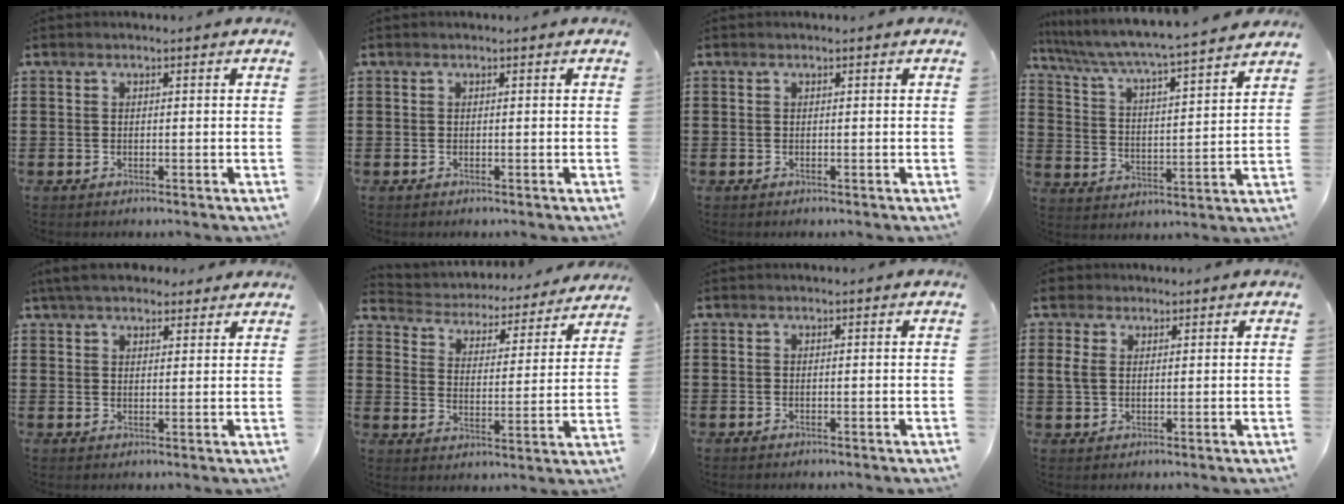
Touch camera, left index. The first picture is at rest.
{"total": 0.0}
{"total": 0.0}
{"total": 4.7, "force": [4.3, -0.6, 1.9], "torque": [-0.060, -0.039, 0.062]}
{"total": 4.8, "force": [4.1, 1.6, 1.9], "torque": [-0.049, -0.001, 0.077]}
{"total": 3.8, "force": [3.7, 0.8, 0.0], "torque": [-0.027, -0.034, 0.056]}
{"total": 0.0}
{"total": 3.9, "force": [1.6, 2.8, 2.1], "torque": [-0.058, 0.012, 0.027]}